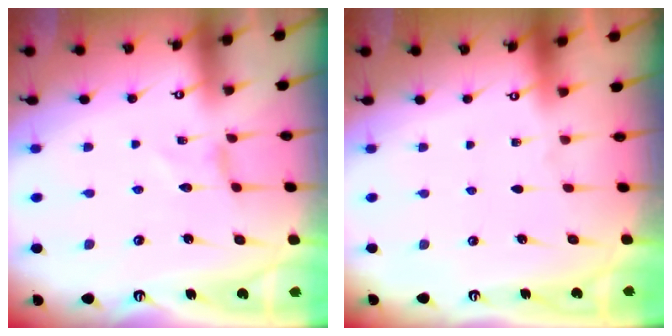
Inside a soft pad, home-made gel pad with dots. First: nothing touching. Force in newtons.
{"total": 0.0}